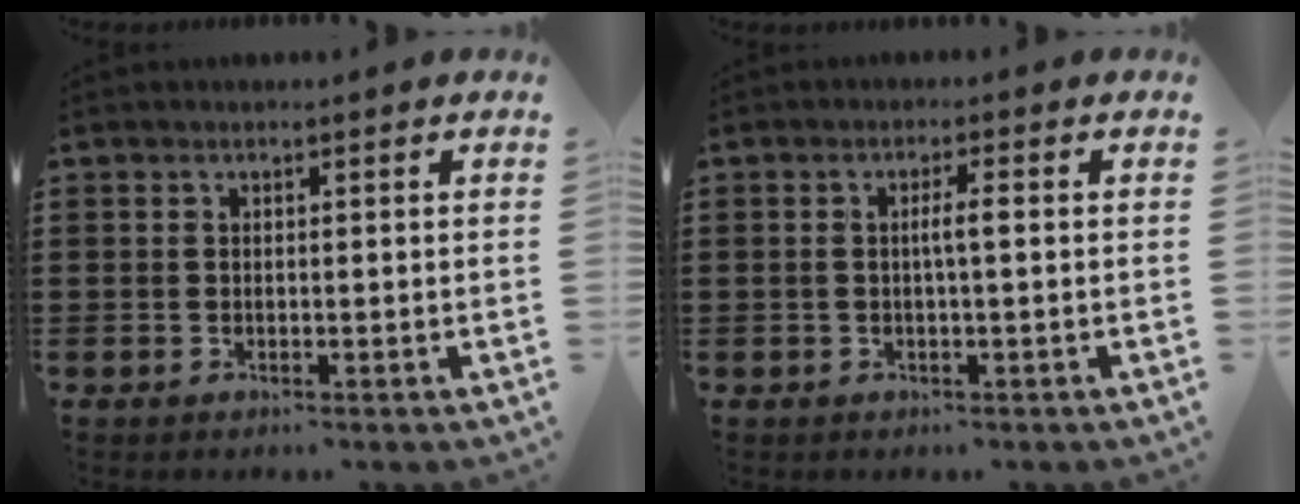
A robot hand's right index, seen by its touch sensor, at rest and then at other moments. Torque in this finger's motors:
{"motor_torque": [0.24, -0.20, 0.18, 0.03]}